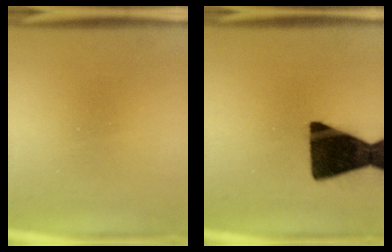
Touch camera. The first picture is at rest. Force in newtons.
{"total": 16.5}